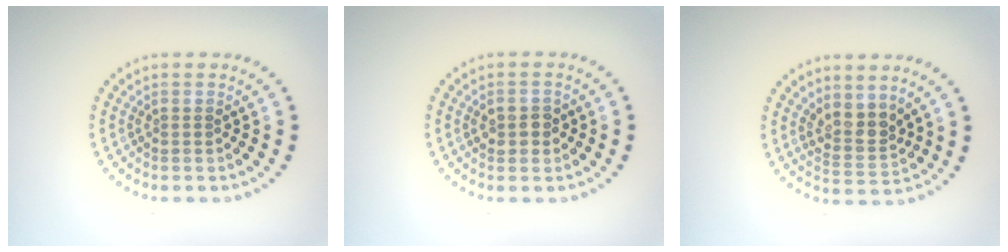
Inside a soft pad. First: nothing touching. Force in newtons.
{"total": 1.8, "press": 1.8, "slide": 0.1}
{"total": 2.7, "press": 2.1, "slide": 1.6}